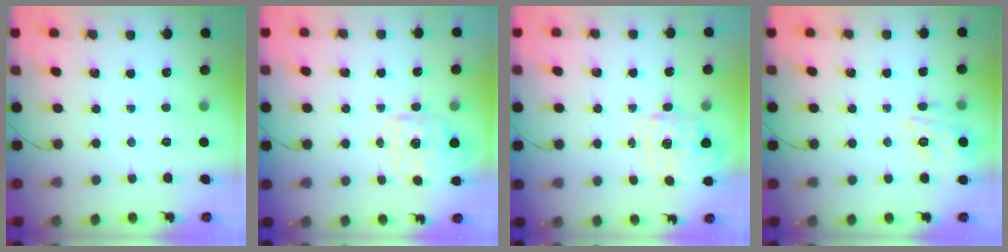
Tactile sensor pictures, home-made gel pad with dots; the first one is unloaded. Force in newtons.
{"total": 1.9, "press": 1.8, "slide": 0.6}
{"total": 1.5, "press": 1.4, "slide": 0.5}
{"total": 13.5, "press": 13.5, "slide": 0.4}